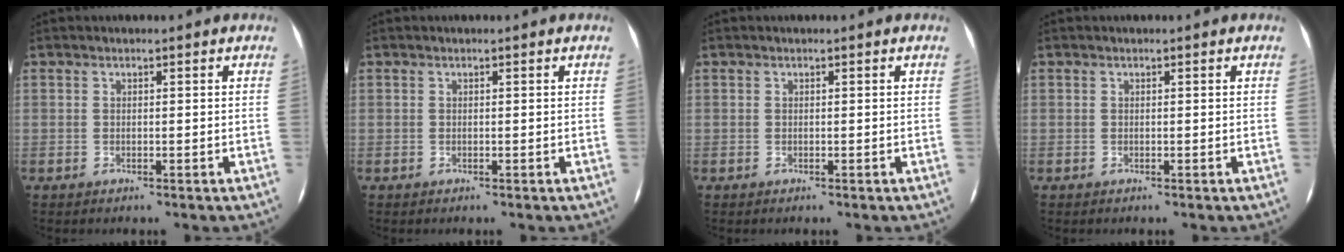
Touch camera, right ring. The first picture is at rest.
{"total": 0.0}
{"total": 0.0}
{"total": 0.0}